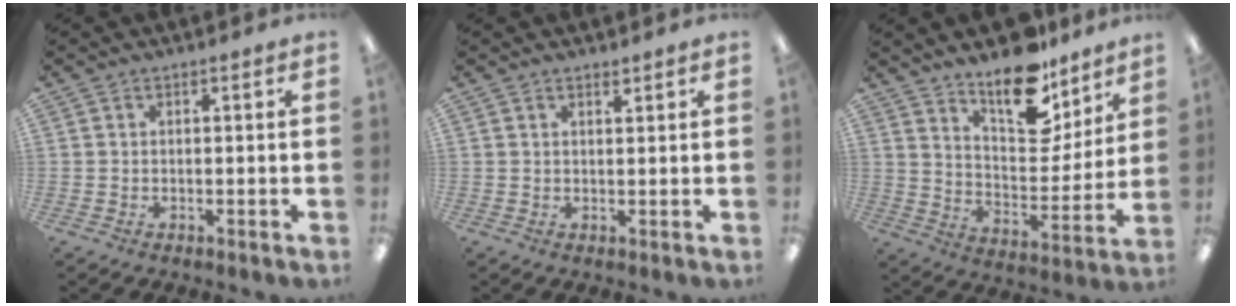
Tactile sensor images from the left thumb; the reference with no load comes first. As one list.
[{"total": 1.2, "force": [1.2, 0.2, 0.3], "torque": [-0.008, -0.001, 0.022]}, {"total": 16.4, "force": [13.0, 6.9, 7.1], "torque": [-0.107, -0.094, 0.232]}]